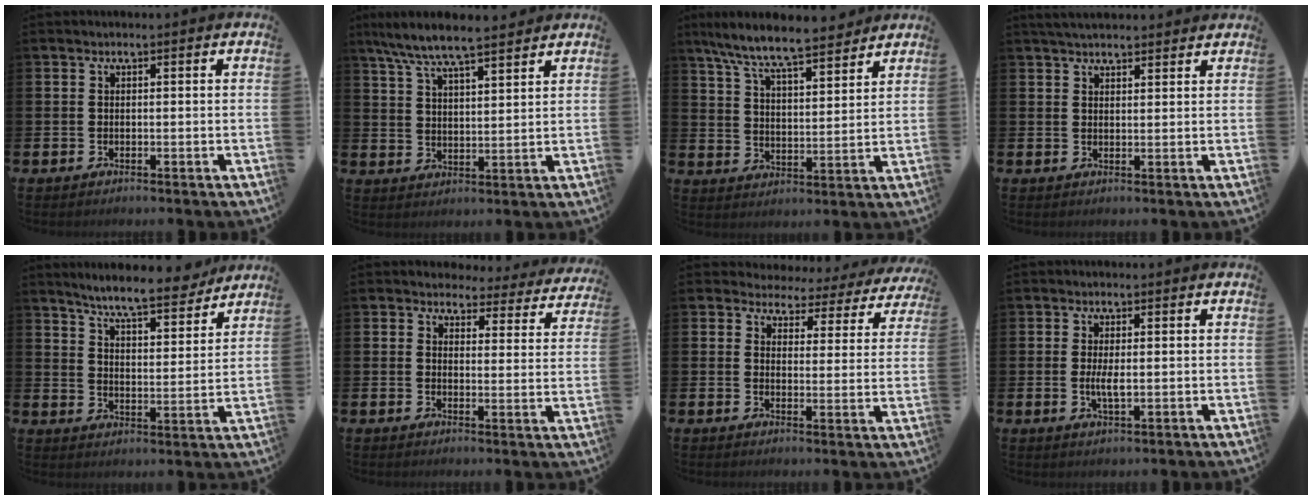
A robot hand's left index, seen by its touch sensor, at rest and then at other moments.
{"total": 7.6, "force": [7.0, 0.9, 2.7], "torque": [-0.082, -0.024, 0.128]}
{"total": 8.5, "force": [7.9, 0.9, 3.1], "torque": [-0.093, -0.040, 0.142]}
{"total": 3.4, "force": [3.2, 0.6, 0.7], "torque": [-0.021, -0.007, 0.060]}
{"total": 8.0, "force": [7.5, 0.8, 2.7], "torque": [-0.068, -0.046, 0.130]}
{"total": 3.3, "force": [3.0, 1.5, 0.2], "torque": [-0.011, -0.024, 0.048]}
{"total": 2.9, "force": [2.5, 1.5, 0.1], "torque": [-0.020, -0.028, 0.036]}
{"total": 2.7, "force": [0.0, 0.9, 2.5], "torque": [-0.045, -0.002, -0.001]}